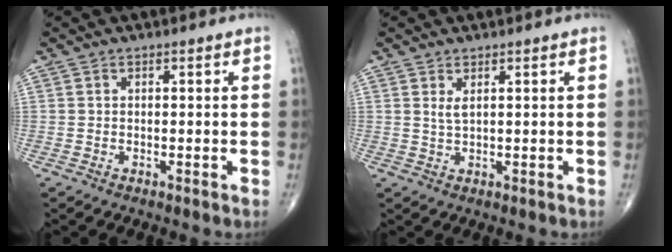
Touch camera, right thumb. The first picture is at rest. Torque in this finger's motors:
{"motor_torque": [-0.56, 0.44, 0.40, -0.02, 0.00]}